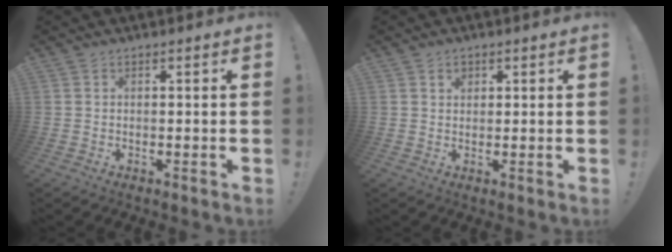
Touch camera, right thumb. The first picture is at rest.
{"total": 1.9, "force": [1.0, 1.5, 0.6], "torque": [0.004, -0.005, 0.014]}